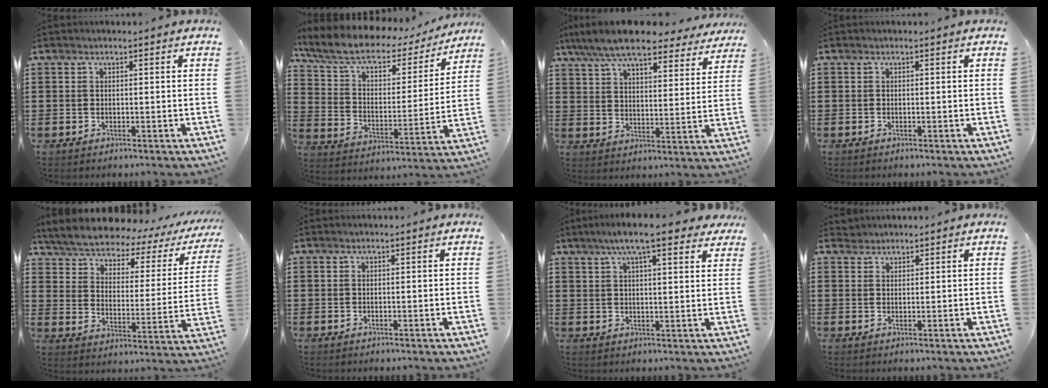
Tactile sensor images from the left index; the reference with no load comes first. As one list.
[{"total": 8.2, "force": [6.1, 3.1, 4.6], "torque": [-0.112, -0.035, 0.103]}, {"total": 9.4, "force": [8.3, 1.5, 4.2], "torque": [-0.114, -0.030, 0.150]}, {"total": 0.0}, {"total": 4.8, "force": [4.5, 0.7, 1.6], "torque": [-0.059, -0.038, 0.070]}, {"total": 0.0}, {"total": 7.8, "force": [5.8, 1.1, 5.1], "torque": [-0.104, -0.003, 0.102]}, {"total": 1.4, "force": [1.3, 0.5, -0.1], "torque": [-0.002, 0.000, 0.027]}]